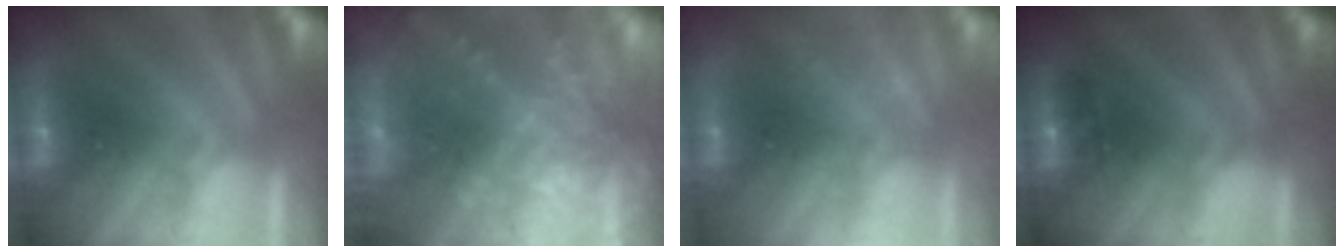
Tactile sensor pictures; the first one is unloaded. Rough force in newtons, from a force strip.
{"total": 10.8}
{"total": 2.3}
{"total": 3.4}